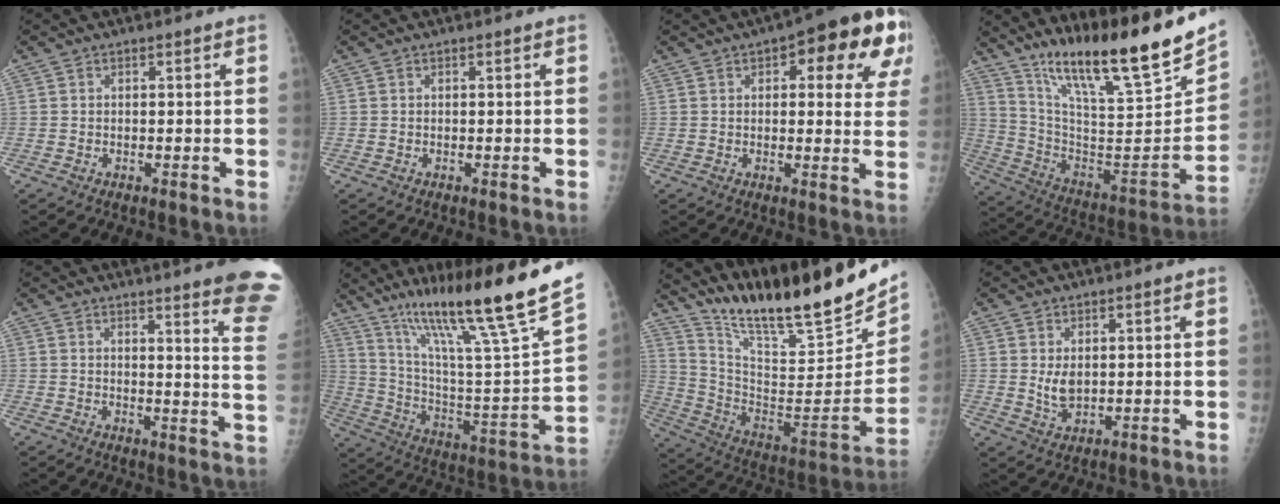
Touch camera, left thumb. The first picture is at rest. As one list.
[{"total": 0.0}, {"total": 17.3, "force": [7.3, 6.9, 14.1], "torque": [-0.136, -0.002, 0.081]}, {"total": 27.0, "force": [19.3, 4.0, 18.4], "torque": [-0.277, -0.081, 0.329]}, {"total": 14.9, "force": [12.0, 0.3, 9.0], "torque": [-0.086, -0.101, 0.125]}, {"total": 29.9, "force": [19.4, 2.7, 22.5], "torque": [-0.352, -0.056, 0.323]}, {"total": 27.4, "force": [21.6, 5.2, 16.1], "torque": [-0.231, -0.104, 0.350]}, {"total": 3.7, "force": [0.9, 2.1, 2.9], "torque": [-0.044, -0.015, 0.025]}]